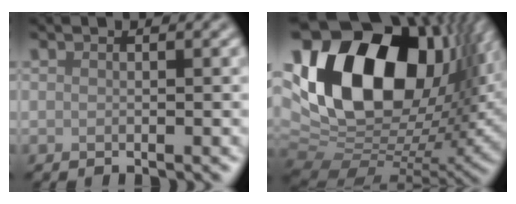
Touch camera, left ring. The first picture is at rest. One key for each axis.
{"total": 19.0, "fx": 4.9, "fy": 11.2, "fz": 14.5, "tx": -0.278, "ty": 0.015, "tz": 0.080}